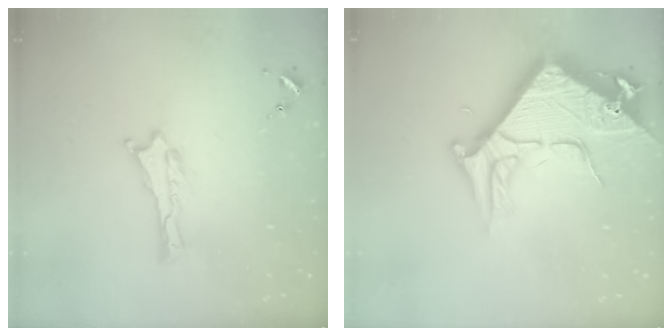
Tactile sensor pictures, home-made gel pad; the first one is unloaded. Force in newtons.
{"total": 12.0, "press": 11.9, "slide": 1.4}